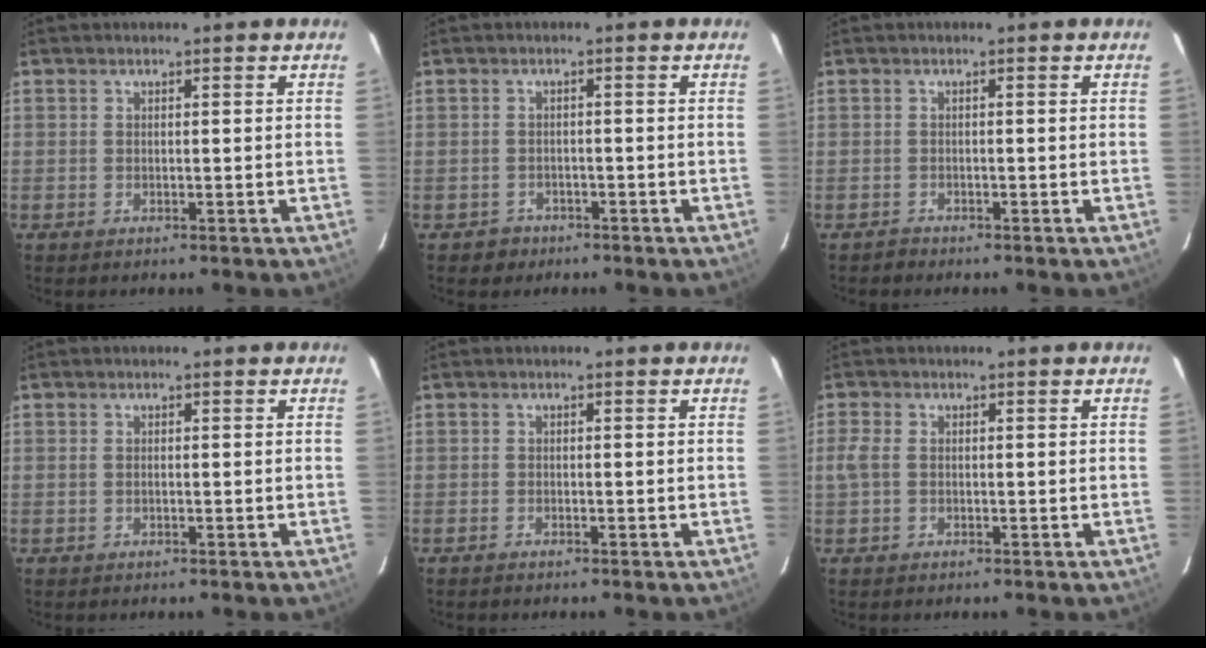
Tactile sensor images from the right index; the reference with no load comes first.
{"total": 2.9, "force": [-1.8, 2.3, 0.2], "torque": [-0.011, 0.007, -0.024]}
{"total": 1.0, "force": [-0.9, 0.3, -0.2], "torque": [0.003, 0.006, -0.017]}
{"total": 0.6, "force": [-0.1, 0.4, 0.5], "torque": [-0.011, 0.000, -0.003]}
{"total": 0.7, "force": [-0.6, 0.1, 0.3], "torque": [-0.007, 0.001, -0.013]}
{"total": 2.4, "force": [-0.4, 1.6, 1.7], "torque": [-0.040, 0.003, -0.010]}